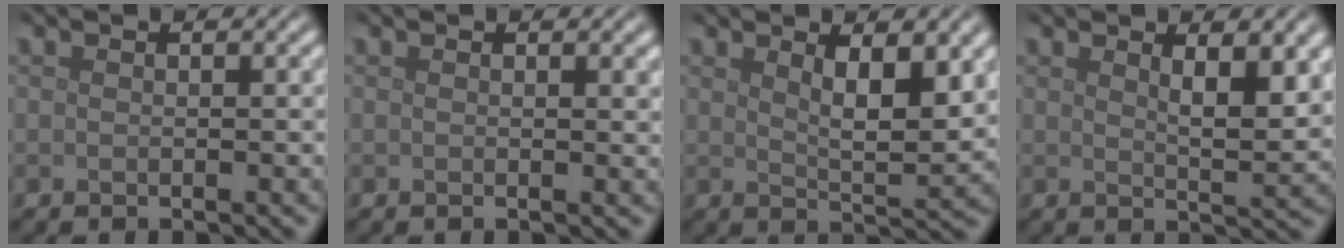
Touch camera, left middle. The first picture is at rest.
{"total": 0.7, "force": [0.4, 0.0, 0.5], "torque": [-0.003, 0.000, 0.006]}
{"total": 4.4, "force": [2.0, 1.2, 3.7], "torque": [-0.061, -0.010, 0.037]}
{"total": 4.2, "force": [1.9, 1.1, 3.5], "torque": [-0.050, -0.006, 0.033]}